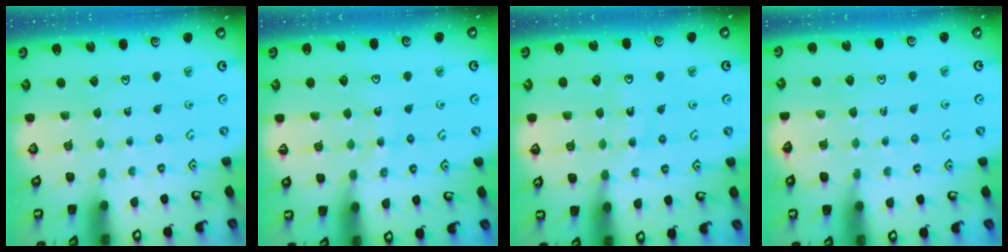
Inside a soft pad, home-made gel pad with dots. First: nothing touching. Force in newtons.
{"total": 9.9, "press": 9.8, "slide": 1.2}
{"total": 13.0, "press": 12.4, "slide": 3.9}
{"total": 5.9, "press": 5.8, "slide": 1.1}